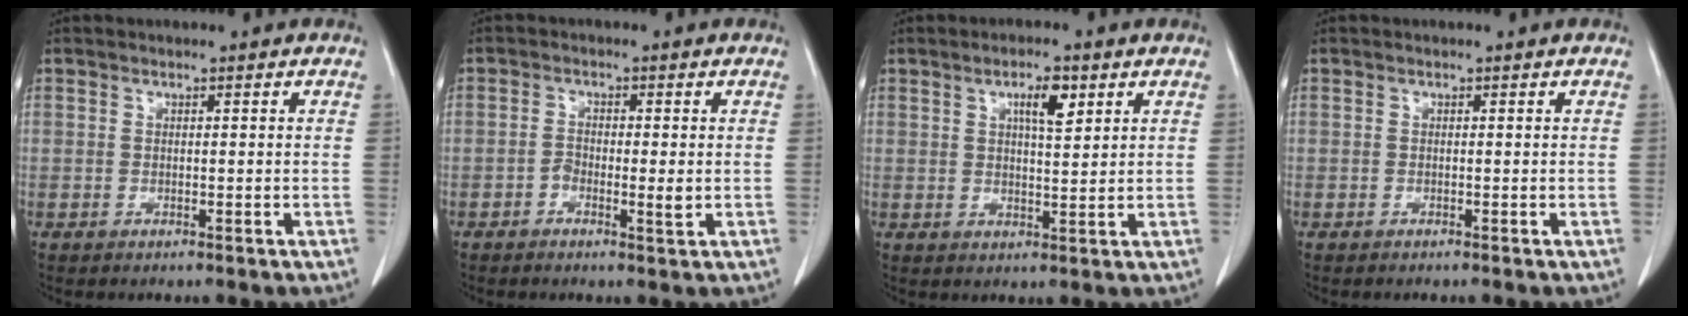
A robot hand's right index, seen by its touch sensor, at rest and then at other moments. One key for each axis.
{"total": 2.7, "fx": -0.6, "fy": 0.9, "fz": 2.5, "tx": -0.039, "ty": 0.002, "tz": -0.008}
{"total": 4.5, "fx": 2.2, "fy": 1.1, "fz": 3.8, "tx": -0.065, "ty": -0.001, "tz": 0.037}
{"total": 0.0}